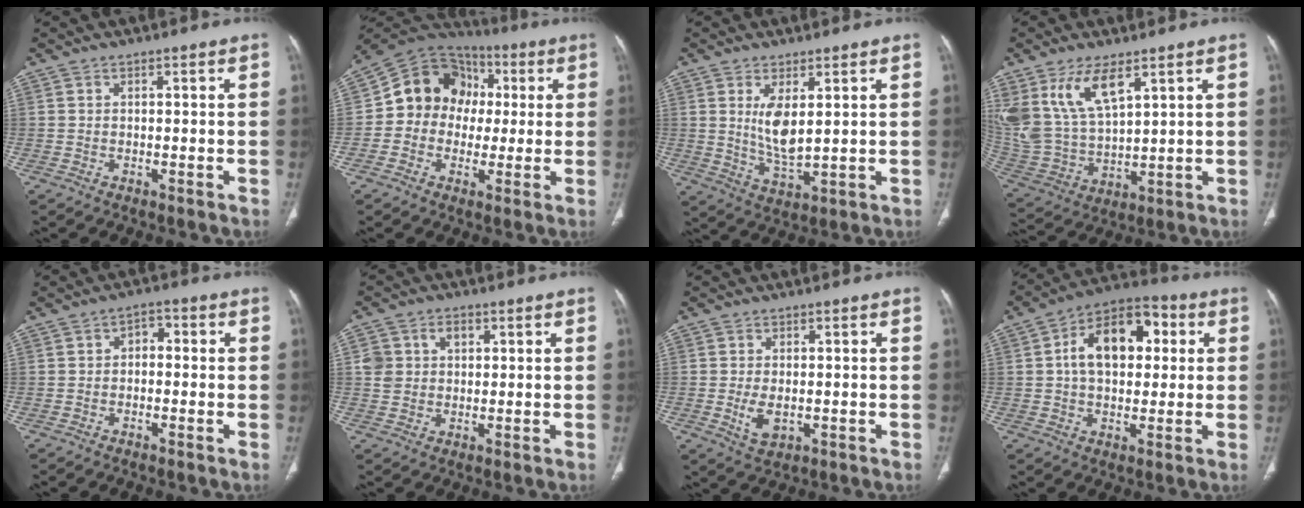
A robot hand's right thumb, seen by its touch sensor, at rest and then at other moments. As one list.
[{"total": 14.4, "force": [0.9, 12.5, 7.2], "torque": [-0.084, 0.032, 0.005]}, {"total": 6.9, "force": [2.0, 2.6, 6.0], "torque": [-0.112, -0.028, 0.051]}, {"total": 14.7, "force": [7.9, 6.9, 10.3], "torque": [-0.204, -0.029, 0.176]}, {"total": 2.9, "force": [-0.1, 2.0, 2.0], "torque": [-0.017, 0.013, -0.011]}, {"total": 5.6, "force": [1.7, 4.7, 2.6], "torque": [-0.022, -0.002, 0.034]}, {"total": 4.5, "force": [-0.7, 2.7, 3.6], "torque": [-0.067, -0.009, -0.005]}, {"total": 15.0, "force": [2.8, 9.3, 11.4], "torque": [-0.155, 0.023, 0.036]}]